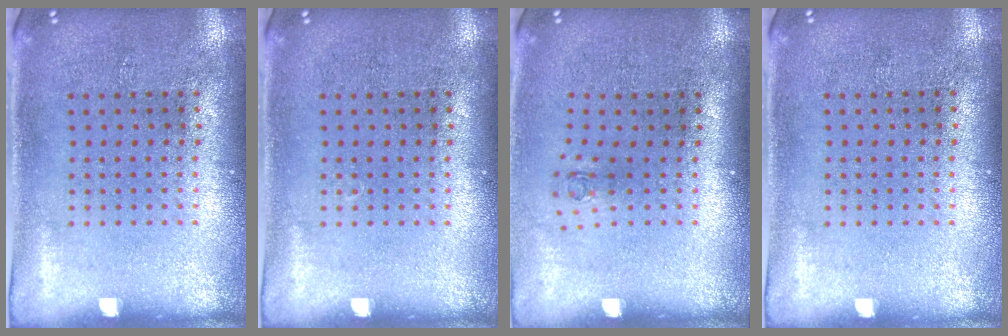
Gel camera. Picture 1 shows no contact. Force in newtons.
{"total": 0.0}
{"total": 0.6, "press": 0.3, "slide": 0.6}
{"total": 0.0}